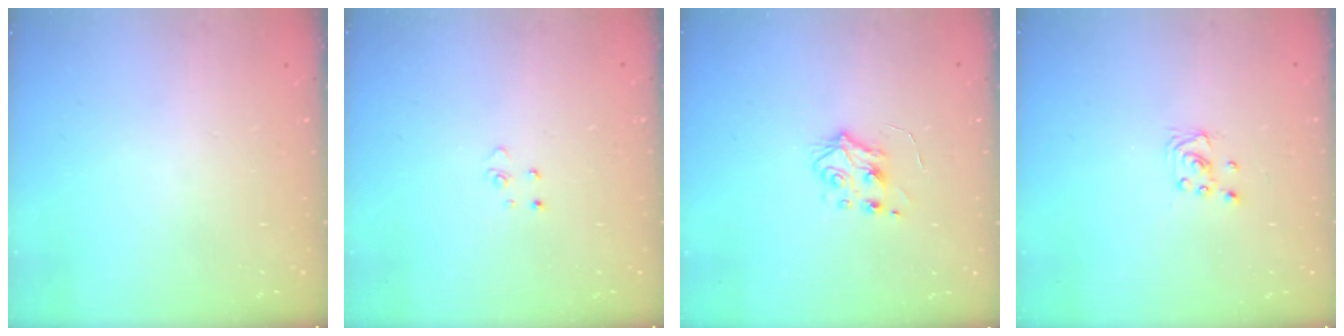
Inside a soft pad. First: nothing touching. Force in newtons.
{"total": 2.8, "press": 2.8, "slide": 0.3}
{"total": 5.3, "press": 5.2, "slide": 1.0}
{"total": 2.1, "press": 2.1, "slide": 0.2}